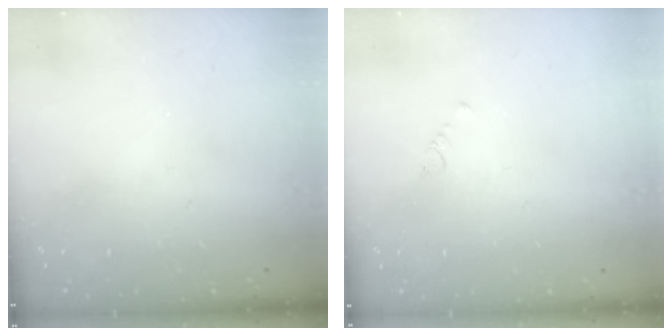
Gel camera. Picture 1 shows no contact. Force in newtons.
{"total": 0.7, "press": 0.6, "slide": 0.2}